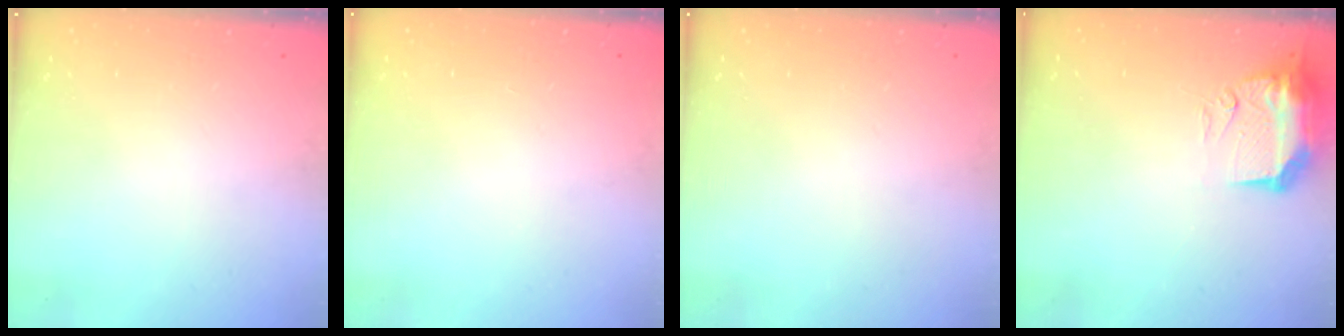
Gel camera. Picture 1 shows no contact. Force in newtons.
{"total": 0.0}
{"total": 16.0, "press": 1.9, "slide": 15.9}
{"total": 11.0, "press": 10.9, "slide": 1.1}